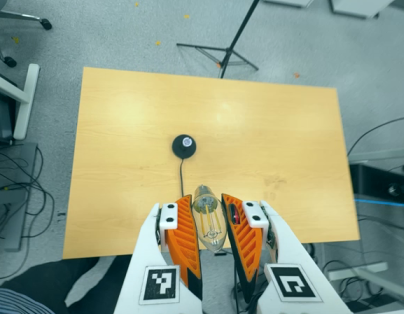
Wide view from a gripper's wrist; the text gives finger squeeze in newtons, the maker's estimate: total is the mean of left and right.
{"total": 18.9, "left": 21.0, "right": 16.8}